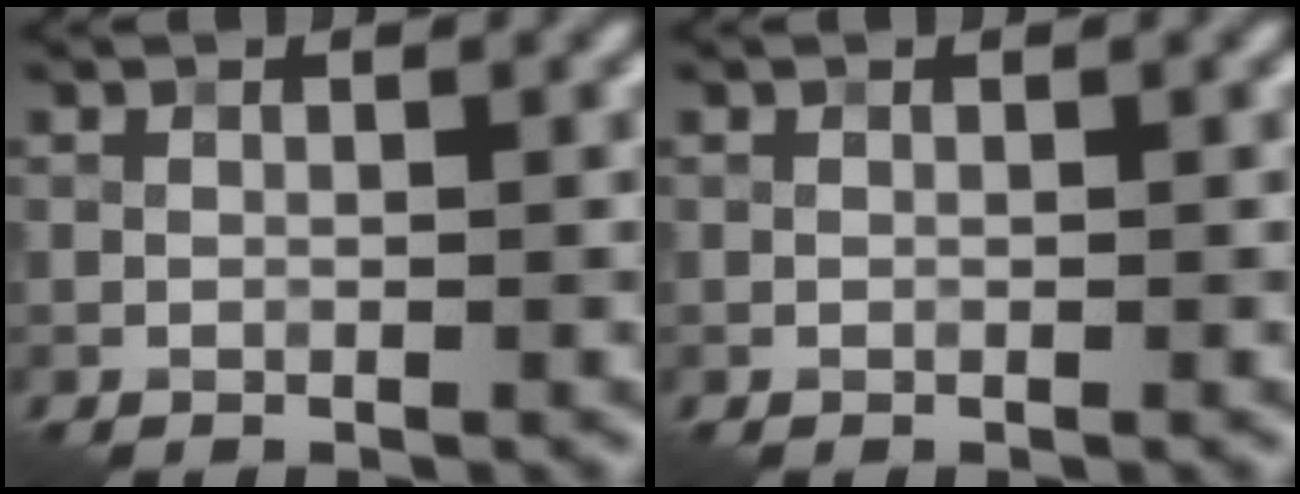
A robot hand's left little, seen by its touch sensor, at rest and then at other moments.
{"total": 0.0}